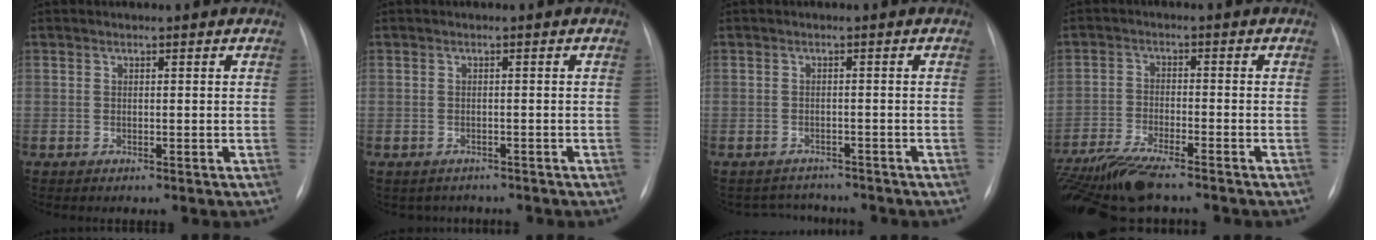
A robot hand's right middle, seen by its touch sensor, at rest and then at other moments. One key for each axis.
{"total": 2.5, "fx": -2.2, "fy": 1.3, "fz": 0.0, "tx": -0.002, "ty": 0.007, "tz": -0.027}
{"total": 3.8, "fx": -3.6, "fy": 1.2, "fz": -0.4, "tx": 0.006, "ty": 0.009, "tz": -0.049}
{"total": 10.5, "fx": -8.7, "fy": 1.2, "fz": 5.8, "tx": -0.108, "ty": -0.029, "tz": -0.152}